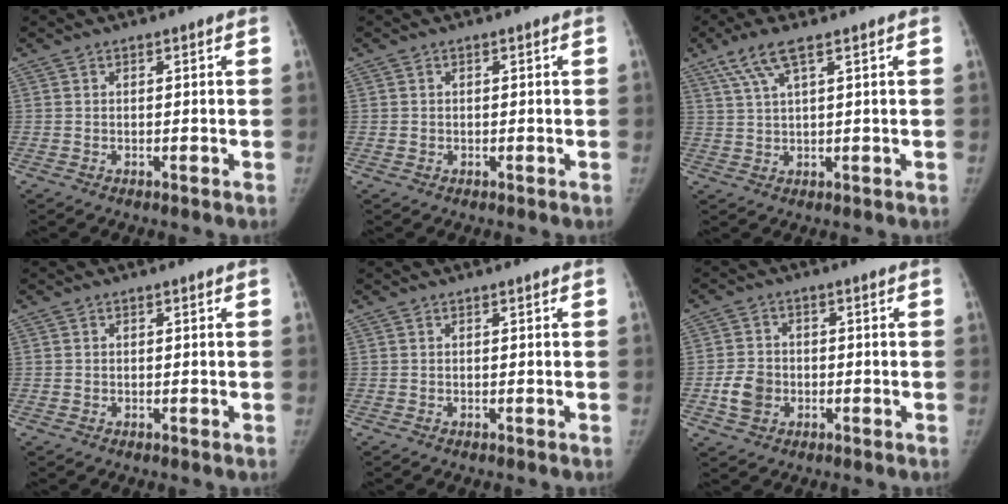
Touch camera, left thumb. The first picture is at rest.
{"total": 0.8, "force": [0.0, 0.8, 0.1], "torque": [0.002, 0.002, 0.001]}
{"total": 5.8, "force": [3.3, 1.1, 4.7], "torque": [-0.112, 0.000, 0.073]}
{"total": 0.6, "force": [0.0, 0.6, 0.0], "torque": [0.002, 0.002, 0.000]}
{"total": 0.0}
{"total": 6.0, "force": [-1.5, 4.9, 3.0], "torque": [-0.044, 0.010, -0.027]}